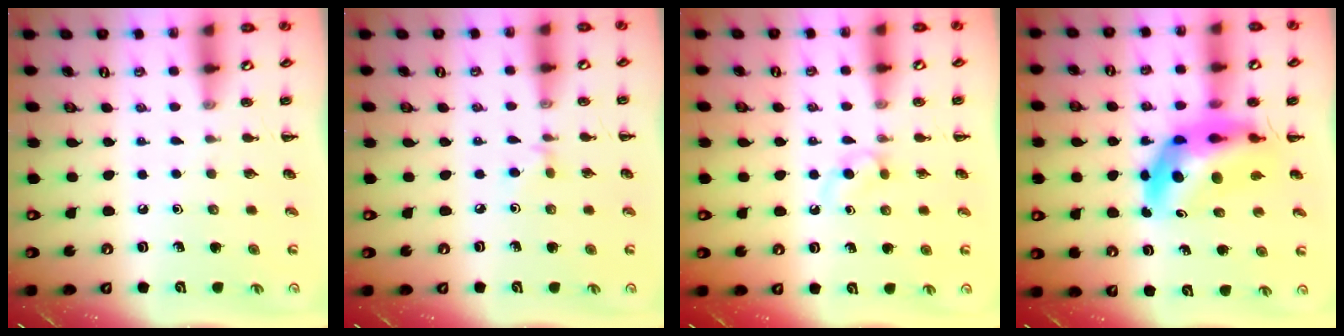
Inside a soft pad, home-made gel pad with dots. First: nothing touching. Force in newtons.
{"total": 3.2, "press": 3.0, "slide": 1.2}
{"total": 2.7, "press": 2.5, "slide": 1.2}
{"total": 13.4, "press": 12.8, "slide": 4.0}